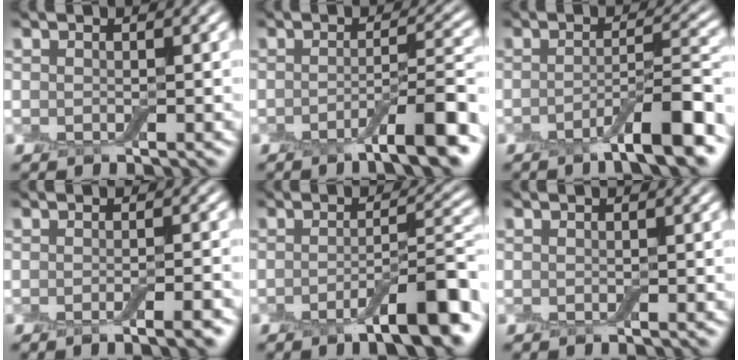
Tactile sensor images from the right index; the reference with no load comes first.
{"total": 6.5, "force": [-3.4, 1.2, 5.5], "torque": [-0.073, 0.007, -0.055]}
{"total": 6.5, "force": [-3.5, 1.1, 5.3], "torque": [-0.075, 0.008, -0.059]}
{"total": 2.9, "force": [-1.3, 0.7, 2.5], "torque": [-0.023, 0.001, -0.020]}
{"total": 7.0, "force": [-3.2, 1.5, 6.1], "torque": [-0.083, 0.007, -0.051]}
{"total": 0.0}